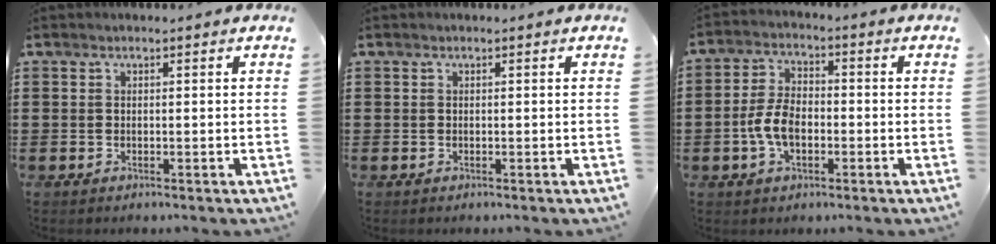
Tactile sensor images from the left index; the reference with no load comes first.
{"total": 0.0}
{"total": 6.3, "force": [-1.5, 3.4, 5.1], "torque": [-0.122, -0.001, -0.035]}